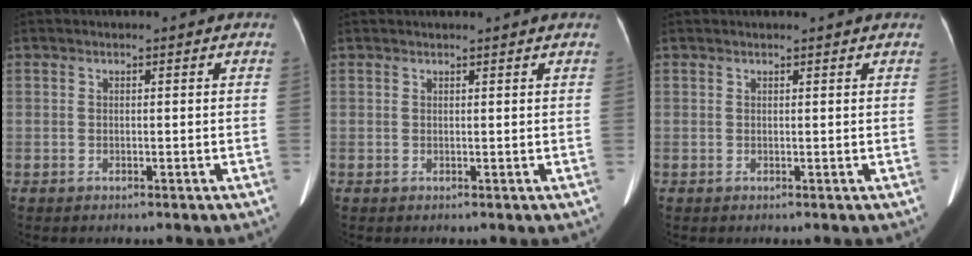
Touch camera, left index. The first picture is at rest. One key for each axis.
{"total": 1.7, "fx": 1.6, "fy": -0.3, "fz": 0.5, "tx": -0.016, "ty": 0.012, "tz": 0.026}
{"total": 1.8, "fx": 1.7, "fy": -0.3, "fz": 0.5, "tx": -0.015, "ty": 0.013, "tz": 0.024}